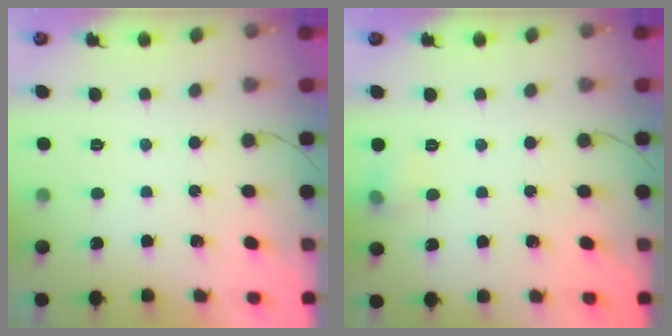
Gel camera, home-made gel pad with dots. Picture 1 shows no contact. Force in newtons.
{"total": 5.3, "press": 5.1, "slide": 1.5}